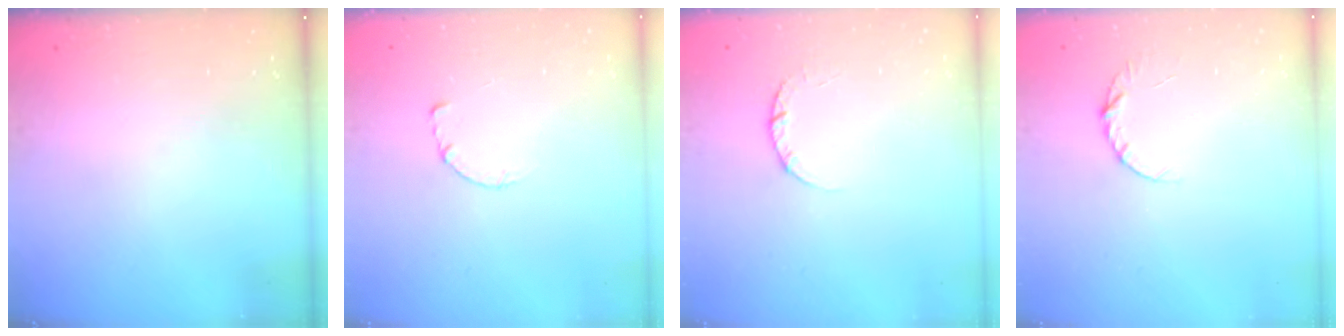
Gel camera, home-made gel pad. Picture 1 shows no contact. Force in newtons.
{"total": 0.7, "press": 0.6, "slide": 0.1}
{"total": 2.4, "press": 2.3, "slide": 0.3}
{"total": 4.6, "press": 4.5, "slide": 0.5}